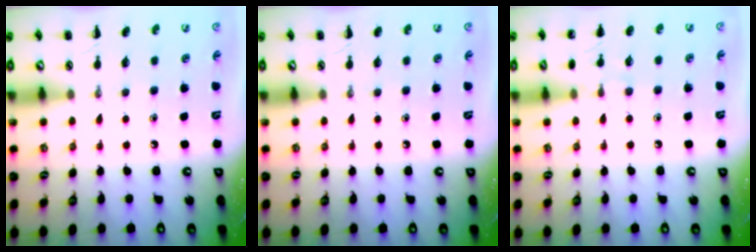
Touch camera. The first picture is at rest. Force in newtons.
{"total": 0.0}
{"total": 5.9, "press": 5.6, "slide": 1.9}